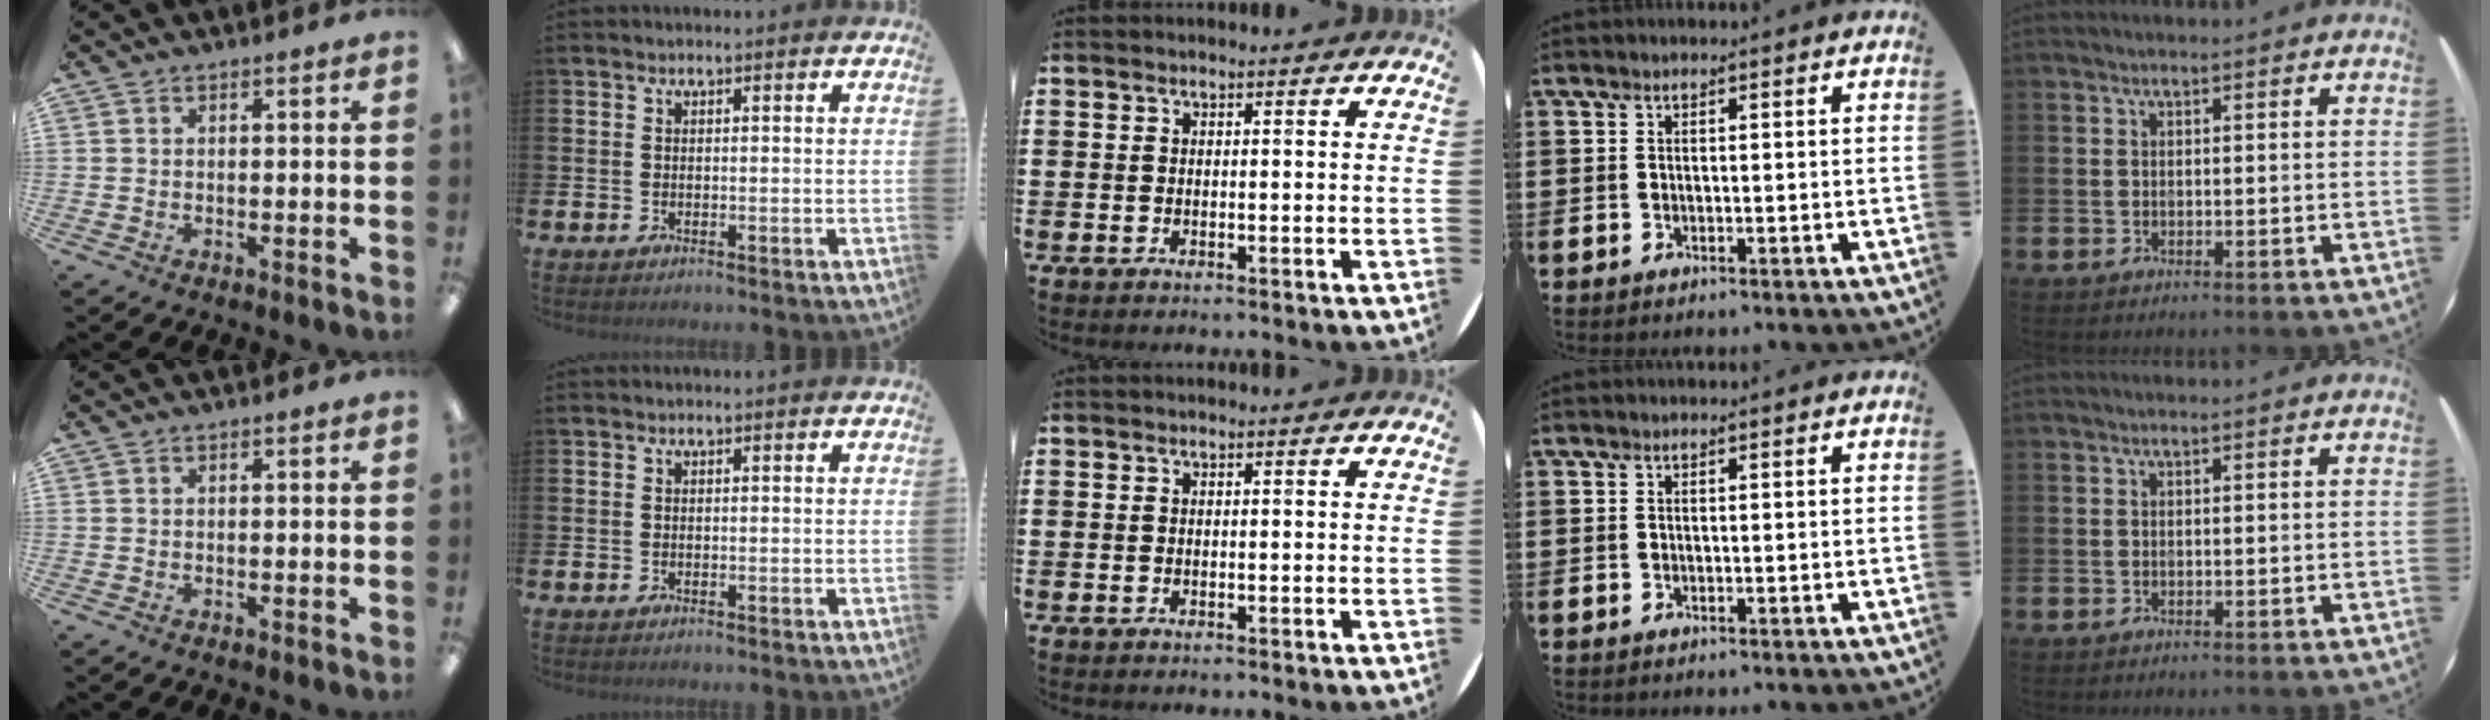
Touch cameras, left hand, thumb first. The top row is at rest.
{}